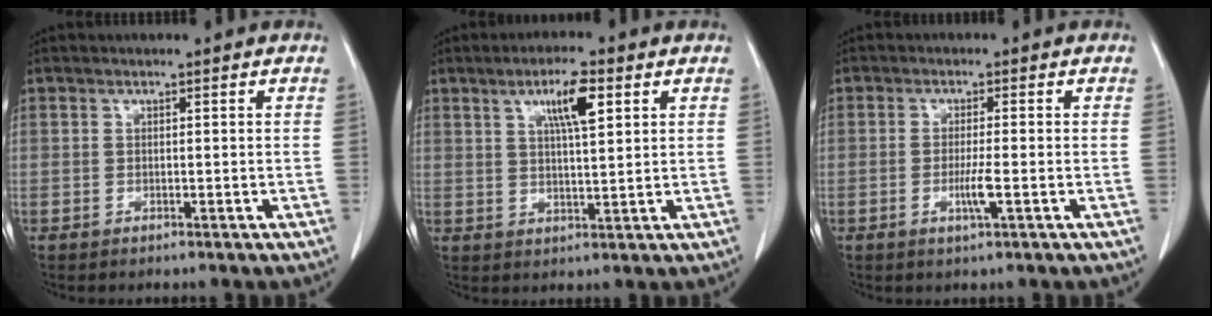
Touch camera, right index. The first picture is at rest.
{"total": 6.6, "force": [3.0, 1.1, 5.8], "torque": [-0.101, 0.003, 0.050]}
{"total": 3.3, "force": [-1.0, -0.1, 3.1], "torque": [-0.060, -0.006, -0.020]}